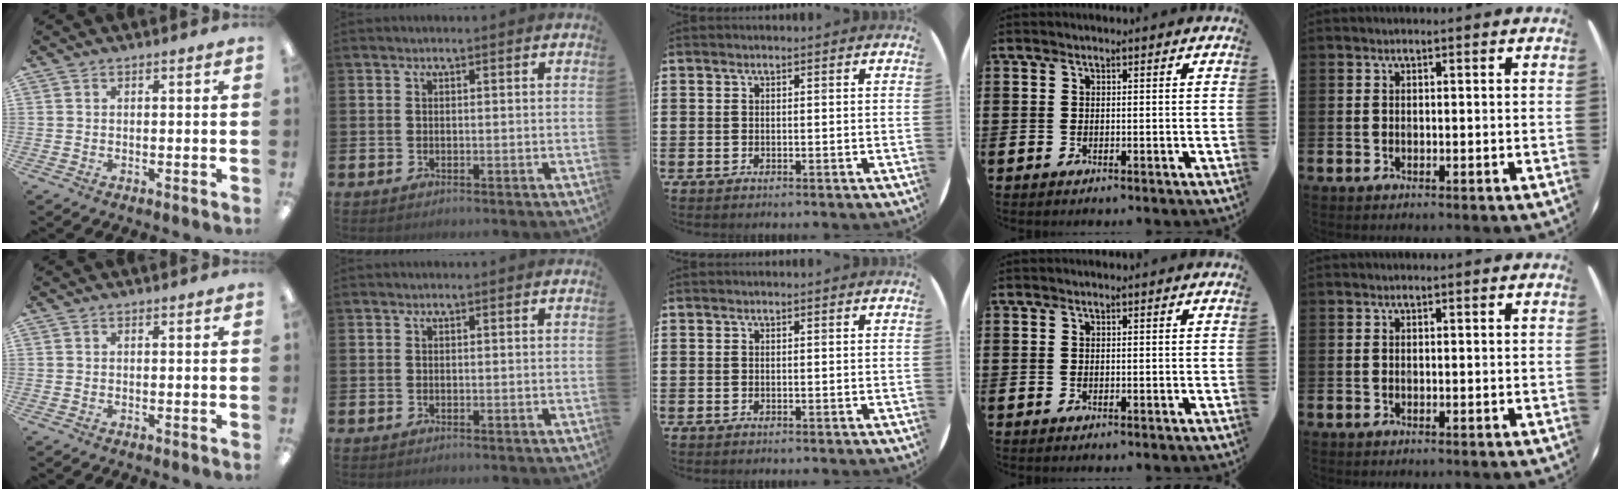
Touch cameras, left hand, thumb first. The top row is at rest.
{}